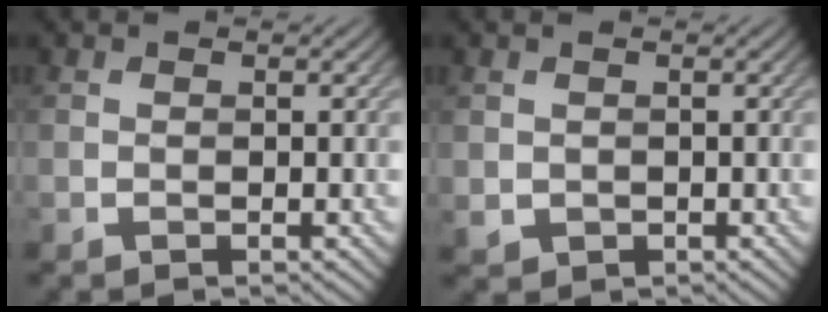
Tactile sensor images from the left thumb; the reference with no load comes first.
{"total": 1.3, "force": [0.3, 1.3, 0.3], "torque": [-0.014, -0.010, 0.008]}